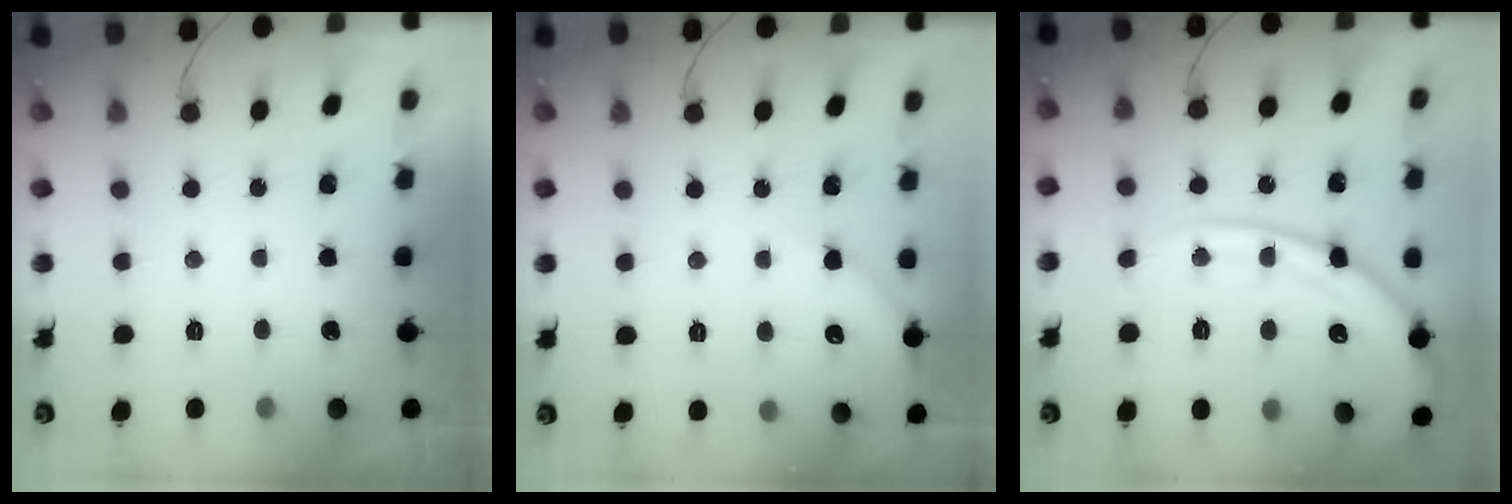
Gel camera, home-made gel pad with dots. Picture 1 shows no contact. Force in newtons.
{"total": 4.8, "press": 4.7, "slide": 0.8}
{"total": 16.0, "press": 15.9, "slide": 2.0}